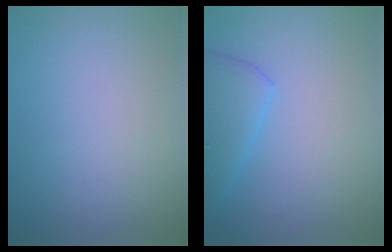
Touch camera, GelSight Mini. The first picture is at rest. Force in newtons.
{"total": 3.4, "press": 3.4, "slide": 0.2}